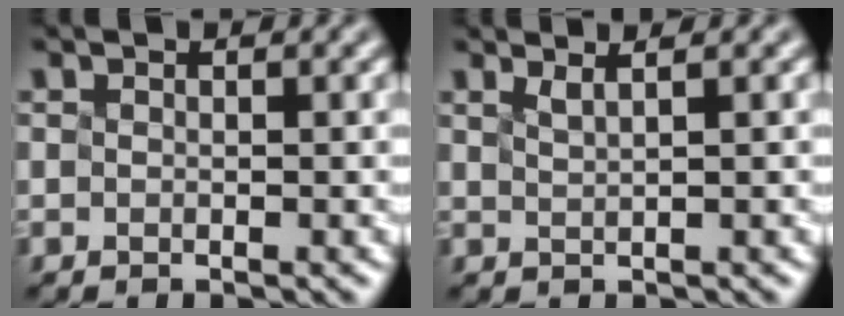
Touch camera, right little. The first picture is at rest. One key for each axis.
{"total": 1.3, "fx": 1.2, "fy": 0.3, "fz": 0.6, "tx": -0.001, "ty": 0.012, "tz": 0.016}